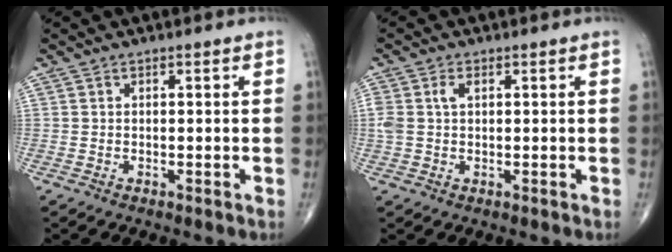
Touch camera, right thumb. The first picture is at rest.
{"total": 3.5, "force": [1.0, 2.1, 2.6], "torque": [-0.070, 0.014, 0.023]}